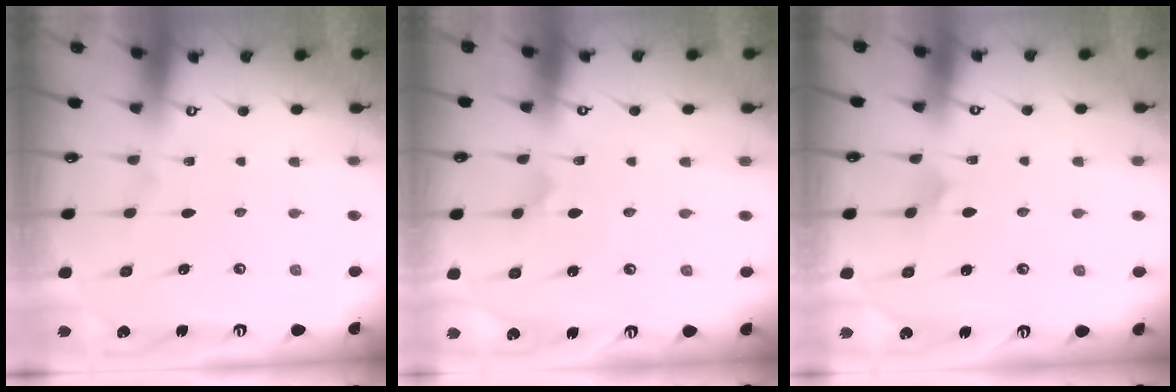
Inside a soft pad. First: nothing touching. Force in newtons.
{"total": 2.9, "press": 2.9, "slide": 0.1}
{"total": 5.5, "press": 5.5, "slide": 0.5}